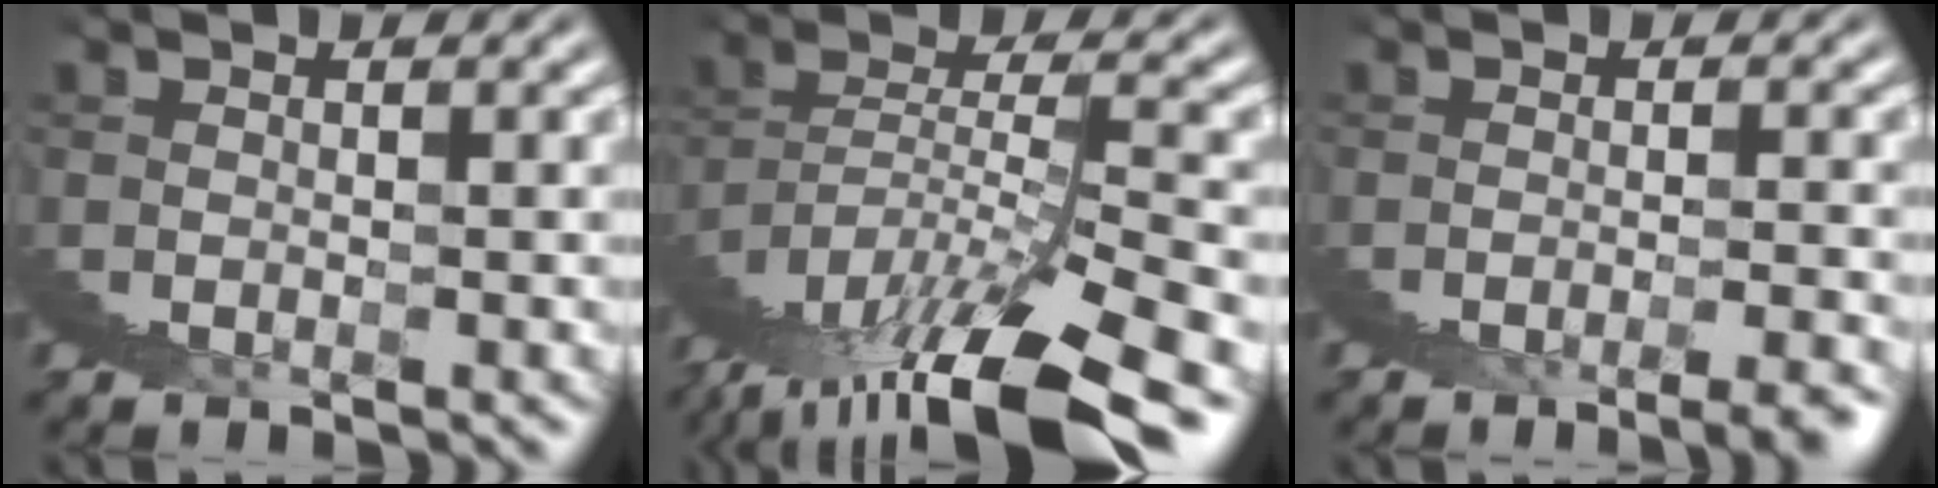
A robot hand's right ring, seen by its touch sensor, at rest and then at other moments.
{"total": 8.1, "force": [1.9, 3.1, 7.2], "torque": [-0.110, 0.028, 0.020]}
{"total": 1.6, "force": [-0.9, -1.2, 0.7], "torque": [0.009, 0.011, -0.016]}